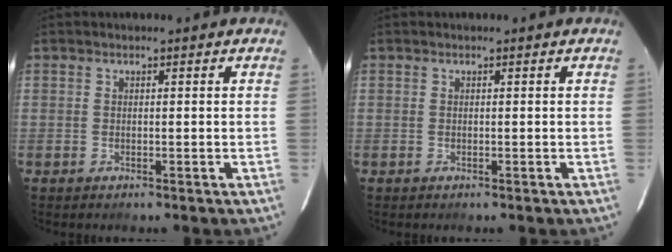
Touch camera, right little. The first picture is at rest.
{"total": 0.0}